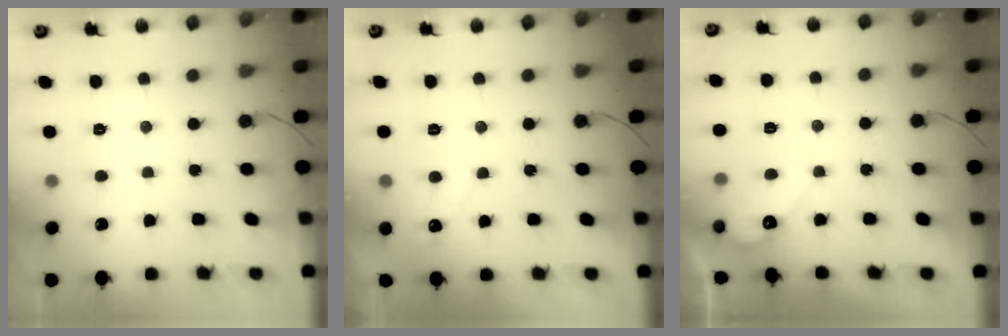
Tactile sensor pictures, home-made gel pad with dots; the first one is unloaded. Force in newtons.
{"total": 2.6, "press": 2.6, "slide": 0.1}
{"total": 4.2, "press": 4.2, "slide": 0.2}